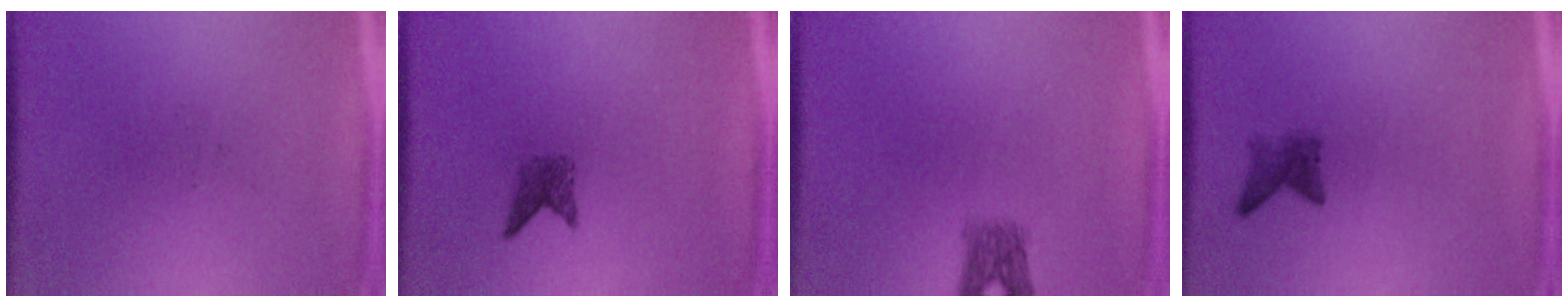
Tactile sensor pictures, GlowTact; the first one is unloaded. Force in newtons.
{"total": 1.9}
{"total": 2.5}
{"total": 1.9}